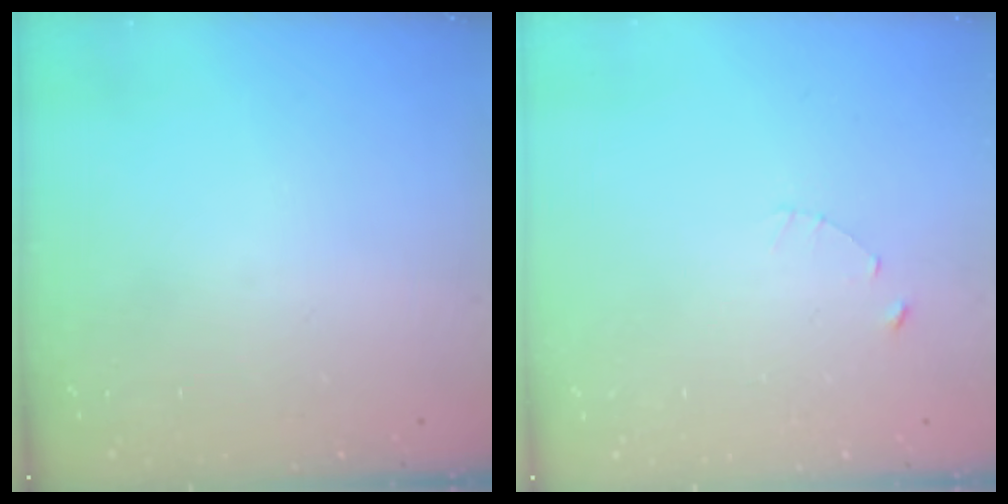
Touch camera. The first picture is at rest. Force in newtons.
{"total": 1.2, "press": 1.1, "slide": 0.2}